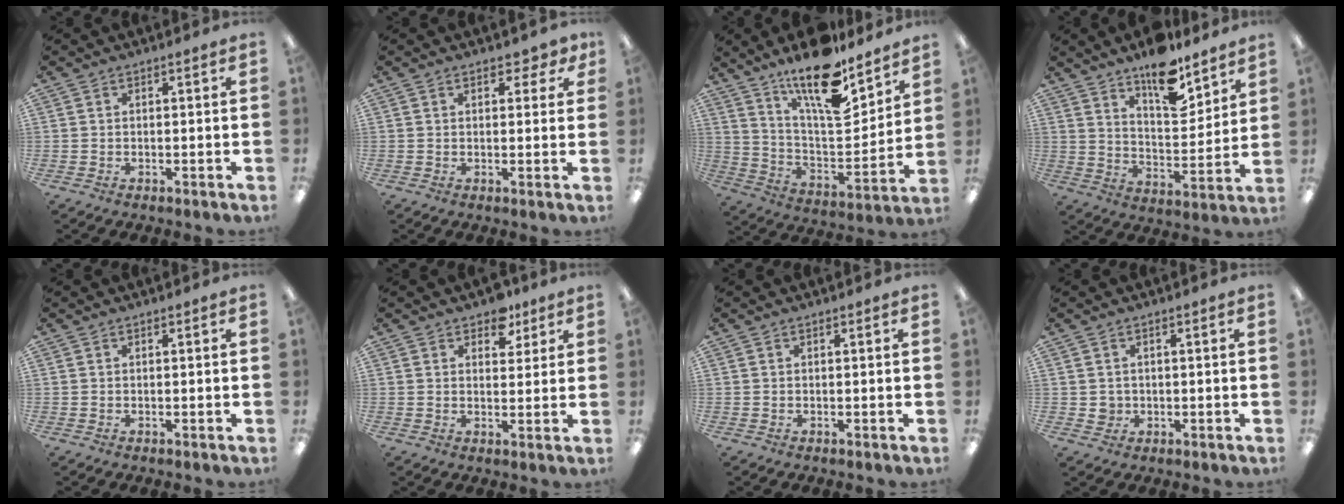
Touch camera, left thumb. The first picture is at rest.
{"total": 2.7, "force": [1.6, 1.4, 1.6], "torque": [-0.017, -0.003, 0.024]}
{"total": 18.6, "force": [14.1, 5.7, 10.7], "torque": [-0.187, -0.098, 0.241]}
{"total": 13.9, "force": [10.8, 5.2, 7.1], "torque": [-0.105, -0.071, 0.188]}
{"total": 0.0}
{"total": 6.0, "force": [4.3, 3.5, 2.2], "torque": [-0.017, -0.018, 0.073]}
{"total": 0.0}
{"total": 2.3, "force": [0.3, 2.2, 0.6], "torque": [-0.005, -0.001, 0.003]}